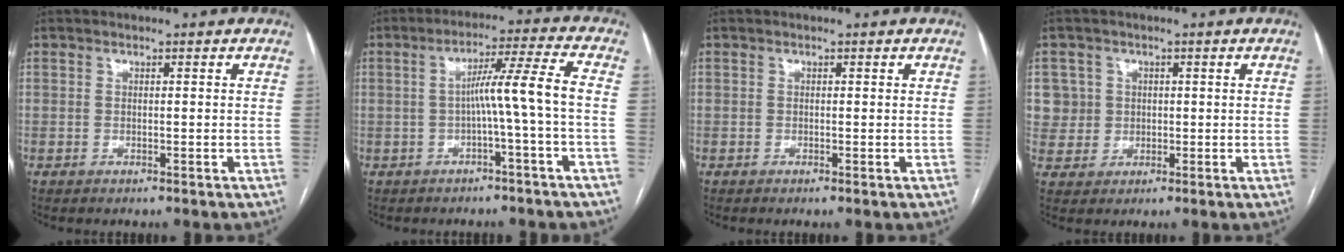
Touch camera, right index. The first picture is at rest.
{"total": 6.9, "force": [-1.2, -1.7, 6.6], "torque": [-0.108, 0.023, -0.016]}
{"total": 0.0}
{"total": 5.3, "force": [1.4, 5.1, -0.2], "torque": [0.018, 0.012, 0.033]}